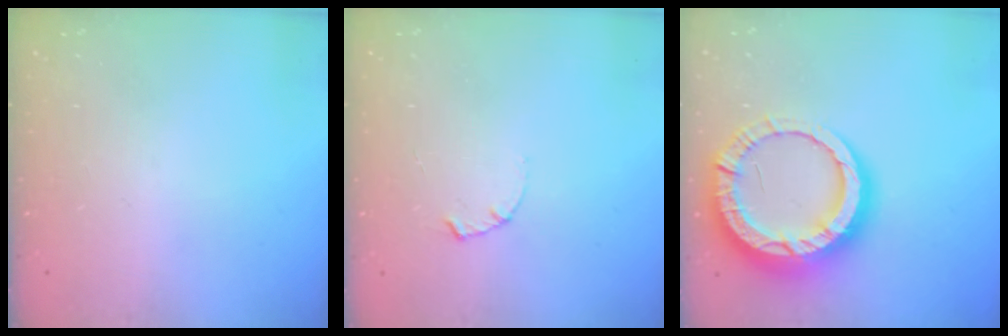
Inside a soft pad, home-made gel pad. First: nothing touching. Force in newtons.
{"total": 1.7, "press": 1.6, "slide": 0.3}
{"total": 17.4, "press": 17.3, "slide": 1.8}